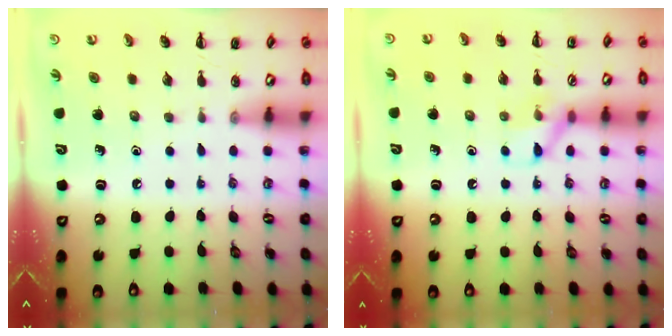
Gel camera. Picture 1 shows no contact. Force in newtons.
{"total": 7.7, "press": 7.7, "slide": 0.6}